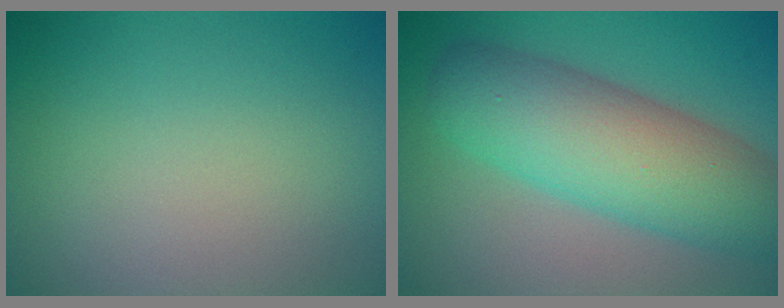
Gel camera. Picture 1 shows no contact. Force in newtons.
{"total": 9.7, "press": 9.7, "slide": 0.2}